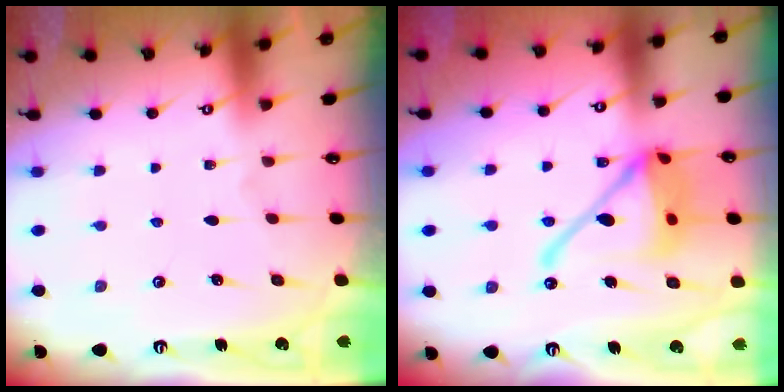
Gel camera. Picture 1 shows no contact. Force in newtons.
{"total": 17.8, "press": 17.7, "slide": 2.0}